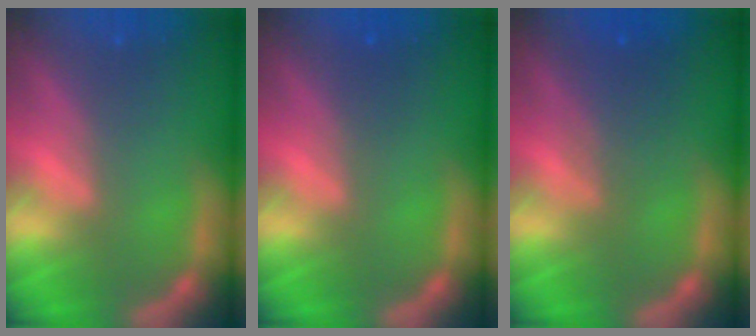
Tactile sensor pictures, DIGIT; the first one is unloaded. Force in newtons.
{"total": 1.0}
{"total": 3.0}